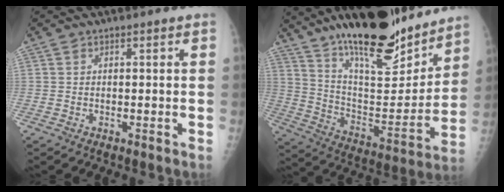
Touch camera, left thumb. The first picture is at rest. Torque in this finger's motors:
{"motor_torque": [0.73, 0.39, 0.29, -0.23, 0.14]}